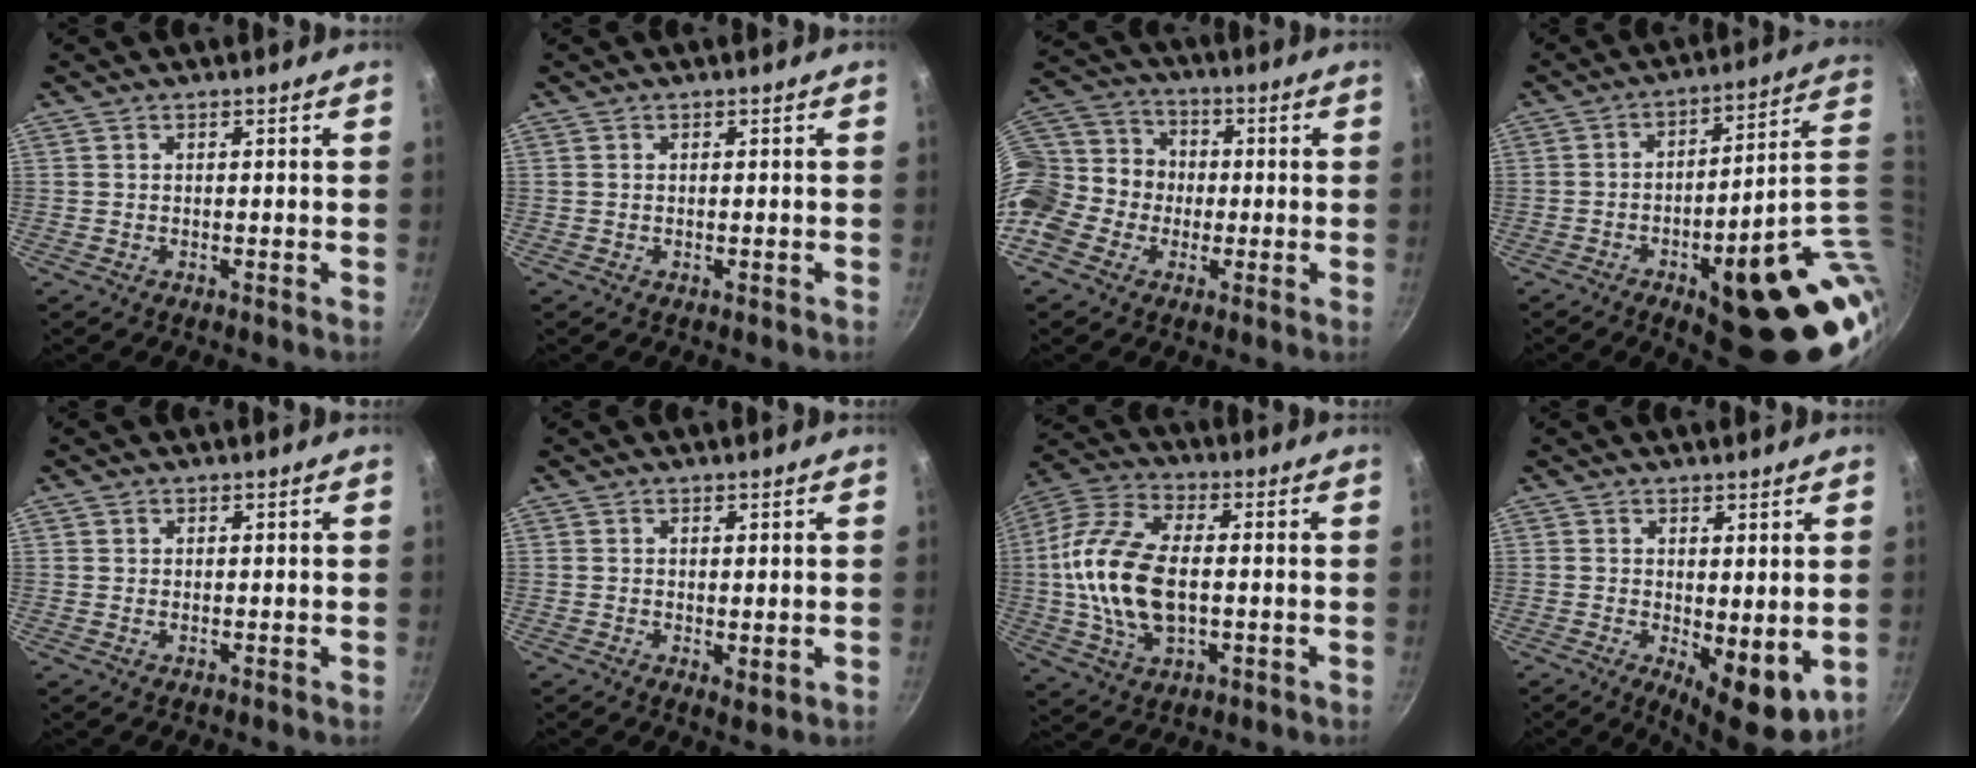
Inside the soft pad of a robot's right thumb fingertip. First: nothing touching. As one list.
[{"total": 0.0}, {"total": 15.3, "force": [-3.3, 13.1, 7.2], "torque": [-0.122, 0.047, -0.077]}, {"total": 24.9, "force": [-4.9, 7.4, 23.3], "torque": [-0.251, 0.008, -0.054]}, {"total": 0.6, "force": [0.3, 0.5, 0.2], "torque": [-0.003, 0.001, 0.003]}, {"total": 2.1, "force": [0.6, 1.0, 1.8], "torque": [-0.026, -0.012, 0.009]}, {"total": 17.6, "force": [-0.5, 9.7, 14.6], "torque": [-0.286, 0.021, -0.019]}, {"total": 8.2, "force": [-0.2, 3.6, 7.4], "torque": [-0.085, -0.014, 0.010]}]